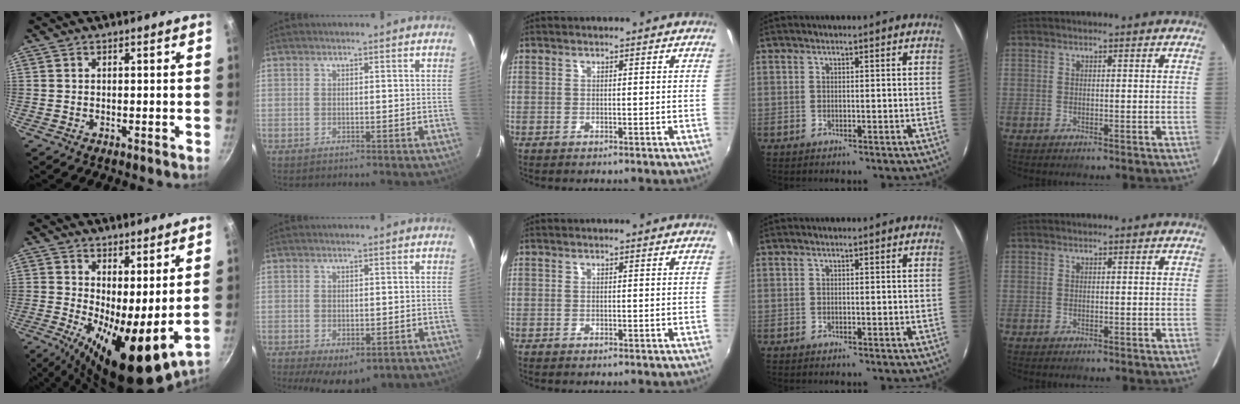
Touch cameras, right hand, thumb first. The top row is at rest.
{"thumb": {"total": 13.7, "force": [1.1, 4.9, 12.7], "torque": [-0.179, -0.028, 0.023]}, "index": {"total": 9.0, "force": [-5.1, 4.7, 5.7], "torque": [-0.108, -0.027, -0.062]}}